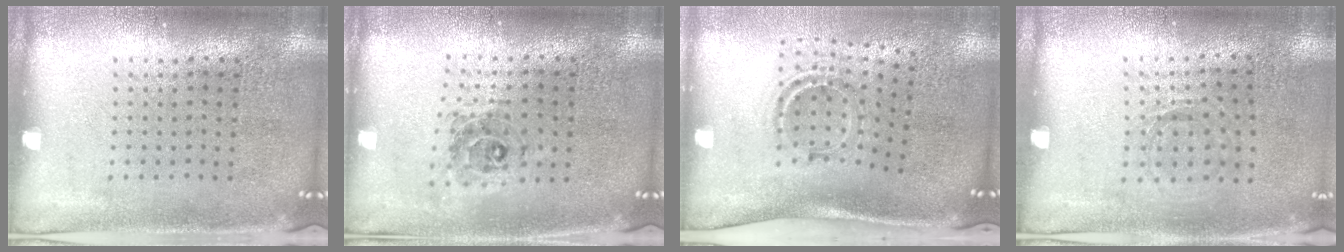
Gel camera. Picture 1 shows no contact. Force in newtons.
{"total": 0.6, "press": 0.6, "slide": 0.2}
{"total": 1.2, "press": 1.0, "slide": 0.7}
{"total": 0.8, "press": 0.7, "slide": 0.3}